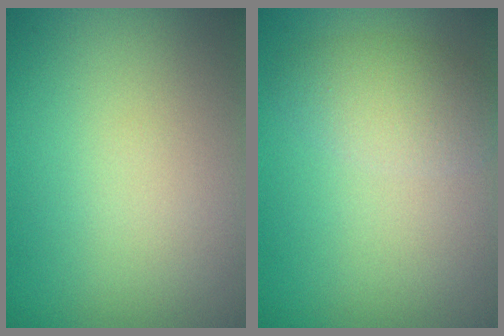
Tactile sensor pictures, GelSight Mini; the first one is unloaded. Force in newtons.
{"total": 2.9, "press": 2.9, "slide": 0.1}